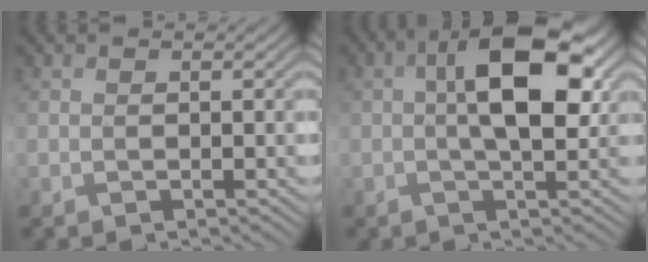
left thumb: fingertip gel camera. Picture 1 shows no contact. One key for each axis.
{"total": 9.1, "fx": 1.5, "fy": 4.0, "fz": 8.1, "tx": -0.141, "ty": 0.010, "tz": 0.016}